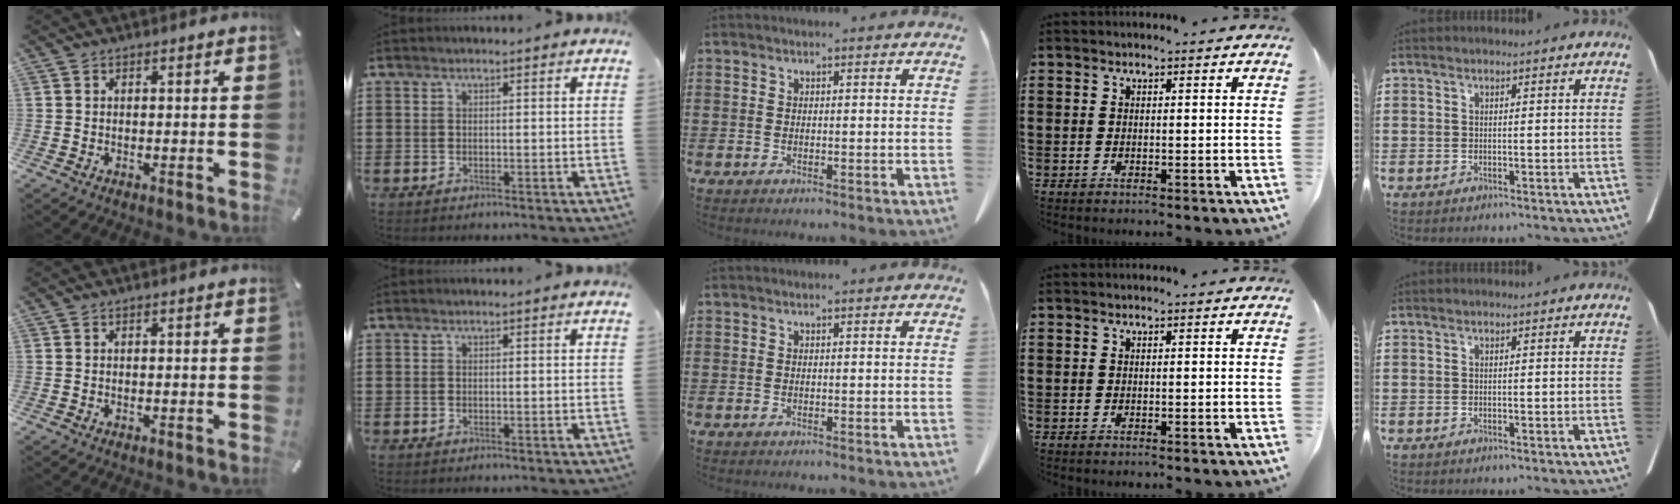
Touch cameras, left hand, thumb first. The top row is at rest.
{}